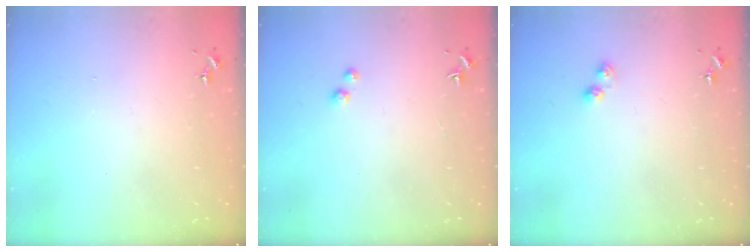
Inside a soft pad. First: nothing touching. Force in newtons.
{"total": 1.7, "press": 1.6, "slide": 0.1}
{"total": 4.6, "press": 4.6, "slide": 0.4}